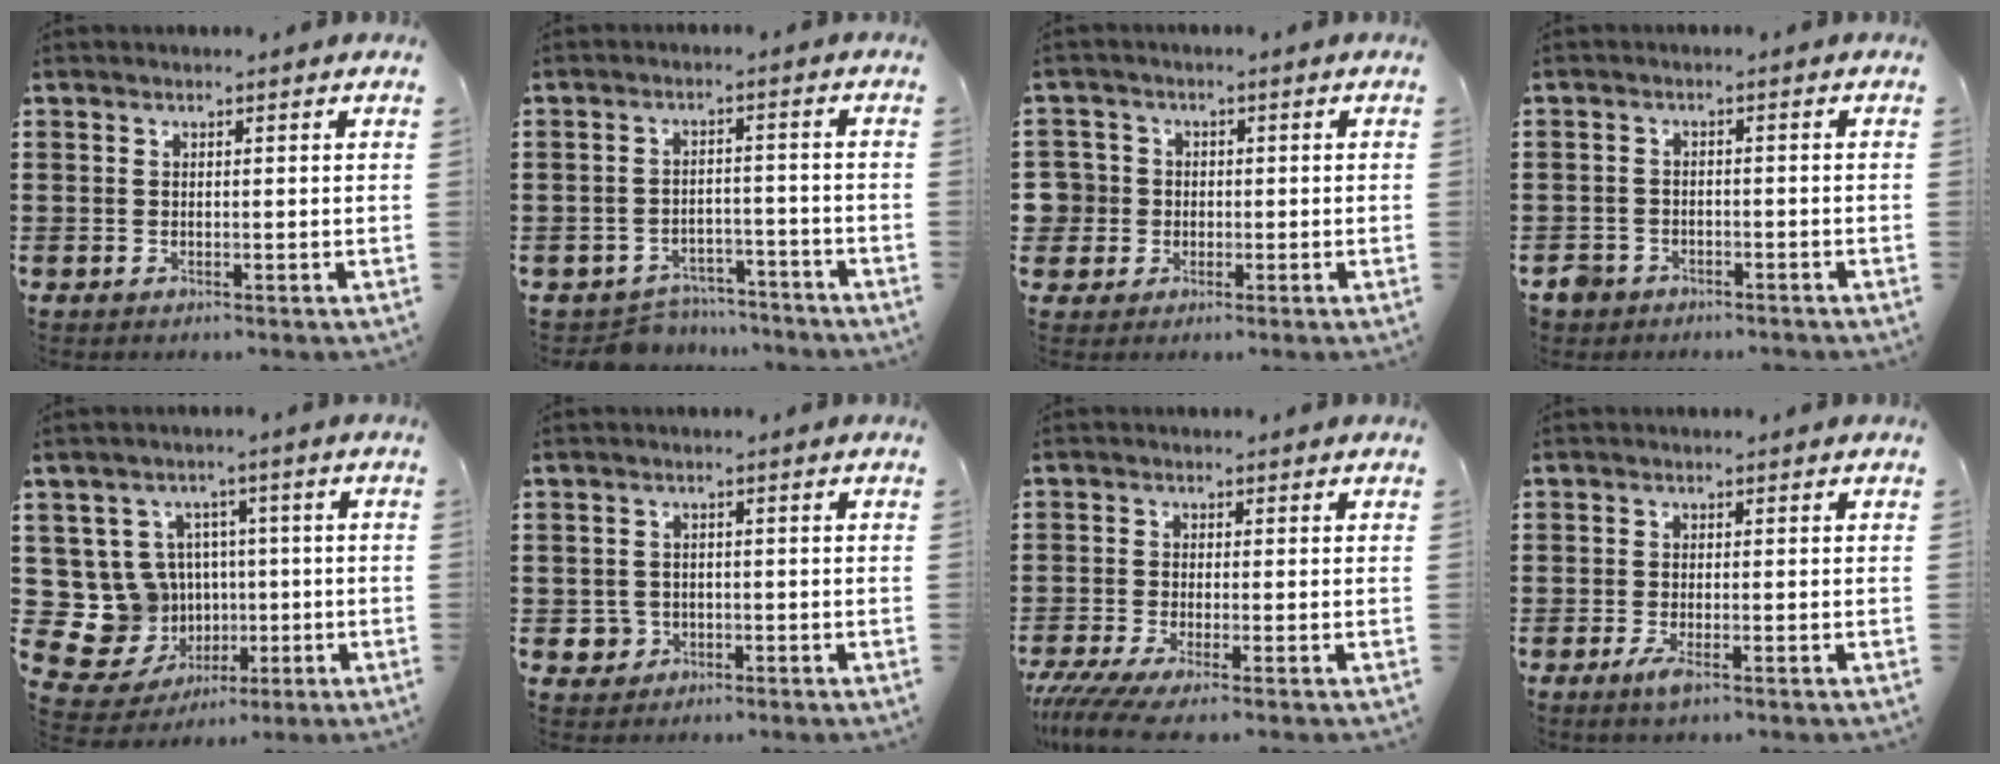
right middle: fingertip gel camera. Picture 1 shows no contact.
{"total": 4.3, "force": [-4.1, 1.1, -0.1], "torque": [-0.005, 0.006, -0.088]}
{"total": 4.3, "force": [-0.5, 4.2, 0.7], "torque": [-0.046, 0.007, -0.018]}
{"total": 2.5, "force": [-2.2, 1.2, 0.1], "torque": [-0.014, -0.001, -0.051]}
{"total": 9.5, "force": [0.4, 9.3, 2.2], "torque": [-0.103, -0.013, 0.017]}
{"total": 2.4, "force": [-0.7, 2.2, 0.5], "torque": [-0.018, 0.003, -0.019]}
{"total": 4.0, "force": [-2.8, 0.1, 2.9], "torque": [-0.081, -0.026, -0.058]}
{"total": 2.1, "force": [-0.9, 0.4, 1.9], "torque": [-0.046, -0.010, -0.020]}